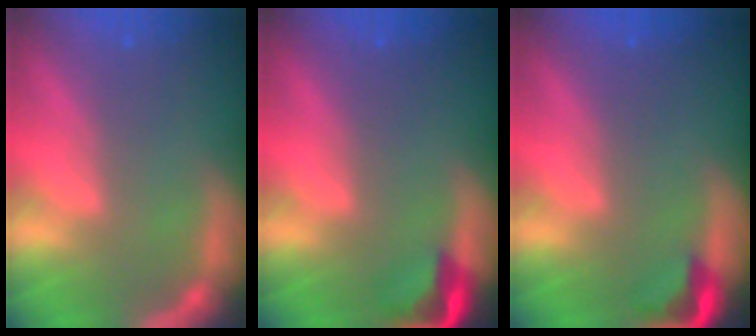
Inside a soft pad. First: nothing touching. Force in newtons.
{"total": 2.9}
{"total": 2.4}